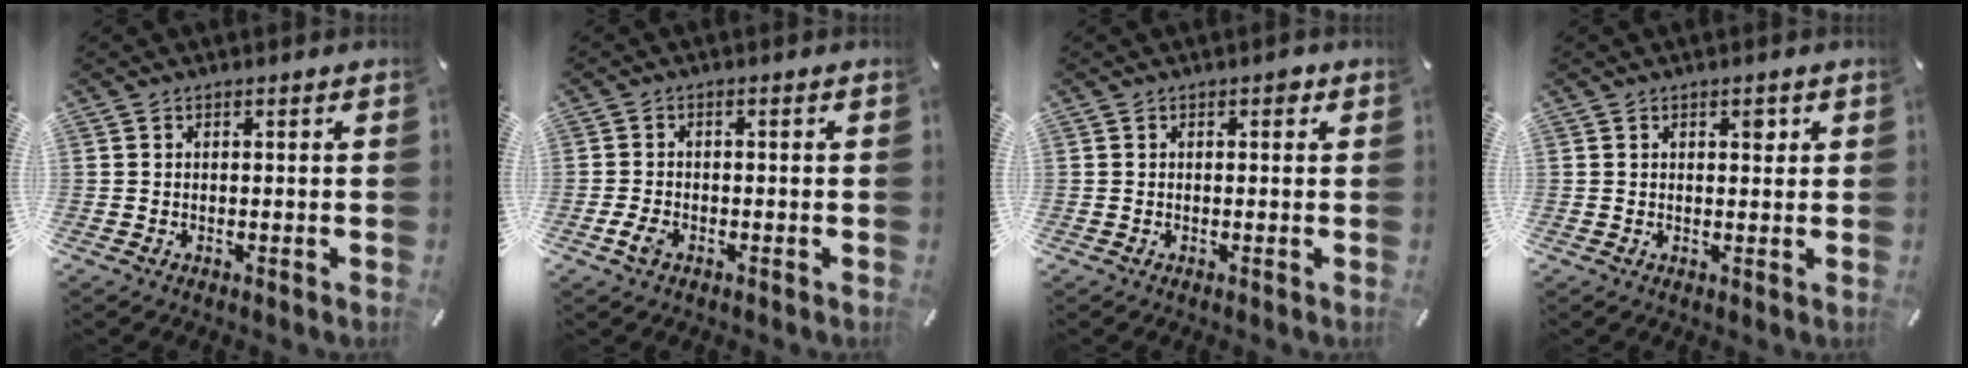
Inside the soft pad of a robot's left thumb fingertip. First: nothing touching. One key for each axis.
{"total": 2.8, "fx": -1.4, "fy": 1.5, "fz": 1.9, "tx": -0.046, "ty": 0.000, "tz": -0.028}
{"total": 1.3, "fx": 0.4, "fy": 0.9, "fz": 0.9, "tx": -0.011, "ty": 0.005, "tz": 0.002}
{"total": 2.0, "fx": 0.9, "fy": 1.1, "fz": 1.4, "tx": -0.005, "ty": -0.006, "tz": 0.010}